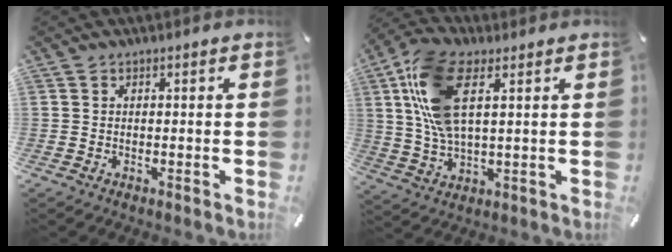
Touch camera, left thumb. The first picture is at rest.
{"total": 14.0, "force": [4.9, 6.8, 11.2], "torque": [-0.253, -0.005, 0.092]}